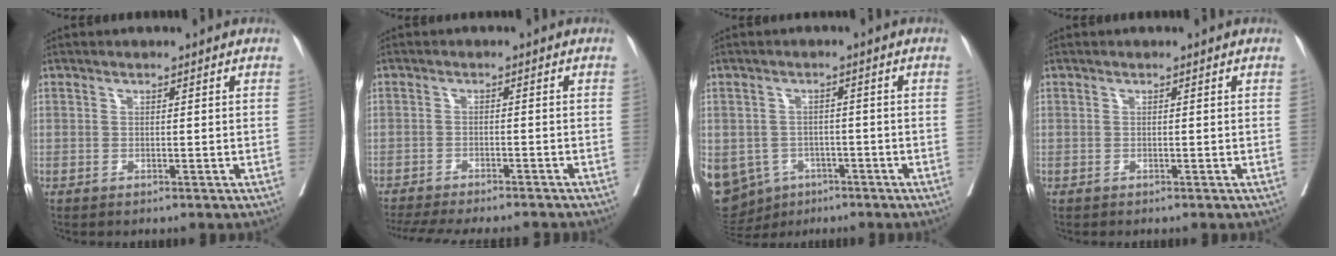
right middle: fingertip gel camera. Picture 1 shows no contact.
{"total": 15.1, "force": [-13.6, 2.6, 6.1], "torque": [-0.127, -0.022, -0.184]}
{"total": 17.5, "force": [-7.5, 14.3, 6.7], "torque": [-0.208, 0.000, -0.096]}
{"total": 0.0}